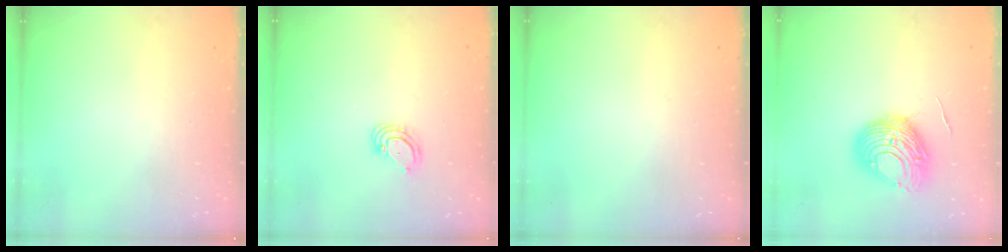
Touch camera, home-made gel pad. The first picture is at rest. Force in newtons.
{"total": 4.4, "press": 4.4, "slide": 0.4}
{"total": 0.0}
{"total": 10.8, "press": 10.8, "slide": 1.1}